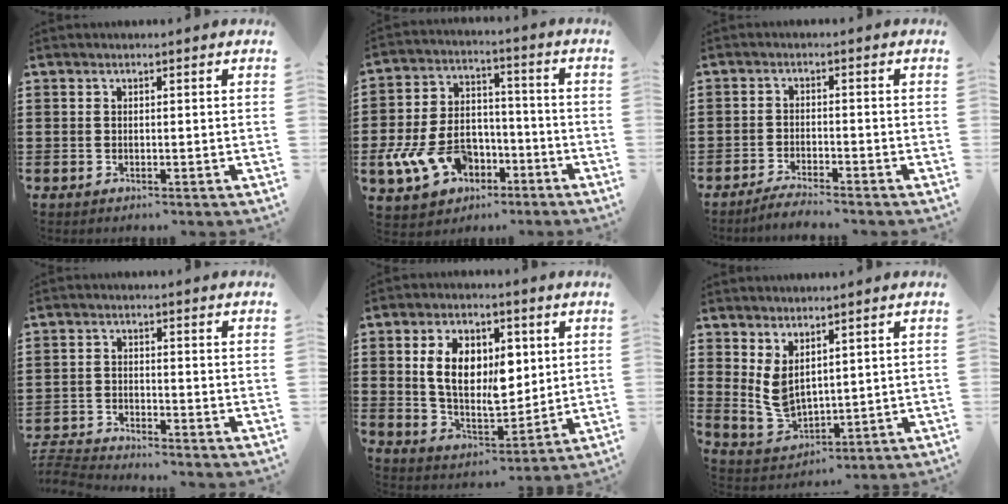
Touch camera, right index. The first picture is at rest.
{"total": 11.3, "force": [-4.1, 8.0, 6.9], "torque": [-0.166, 0.019, -0.070]}
{"total": 2.3, "force": [-2.3, -0.1, 0.4], "torque": [-0.009, 0.002, -0.046]}
{"total": 3.4, "force": [-3.4, 0.0, 0.1], "torque": [-0.020, -0.005, -0.078]}
{"total": 10.7, "force": [3.2, 6.3, 8.1], "torque": [-0.164, 0.010, 0.058]}
{"total": 5.0, "force": [2.9, 2.6, 3.1], "torque": [-0.083, -0.016, 0.056]}